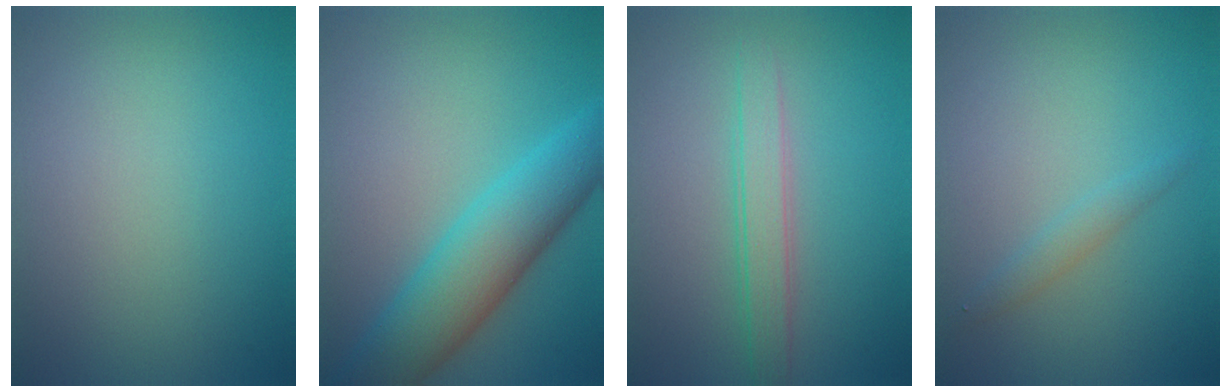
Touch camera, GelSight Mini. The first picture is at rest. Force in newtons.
{"total": 7.3, "press": 7.3, "slide": 0.2}
{"total": 2.5, "press": 2.5, "slide": 0.1}
{"total": 1.3, "press": 1.3, "slide": 0.0}